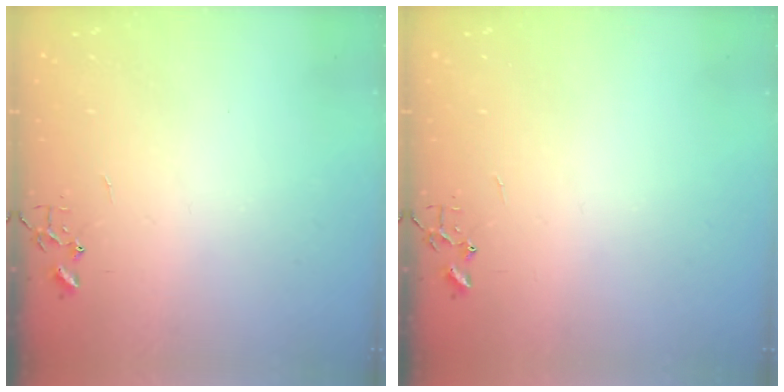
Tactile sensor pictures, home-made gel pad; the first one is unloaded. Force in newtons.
{"total": 0.0}